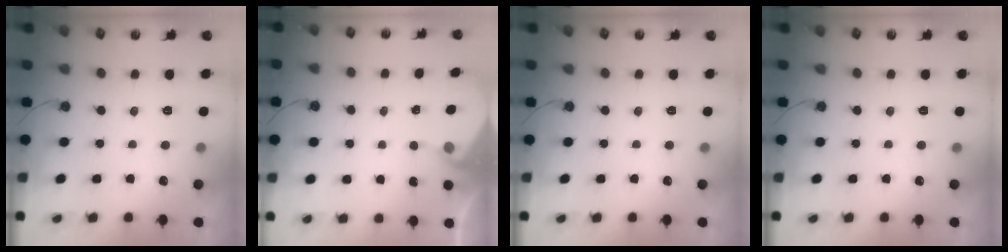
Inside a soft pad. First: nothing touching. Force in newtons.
{"total": 3.3, "press": 3.3, "slide": 0.5}
{"total": 0.0}
{"total": 0.0}